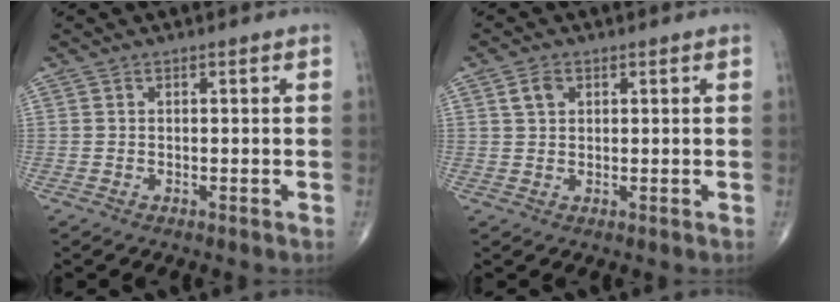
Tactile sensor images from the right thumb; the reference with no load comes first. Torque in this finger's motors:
{"motor_torque": [0.19, 0.31, 0.03, 0.01, 0.00]}